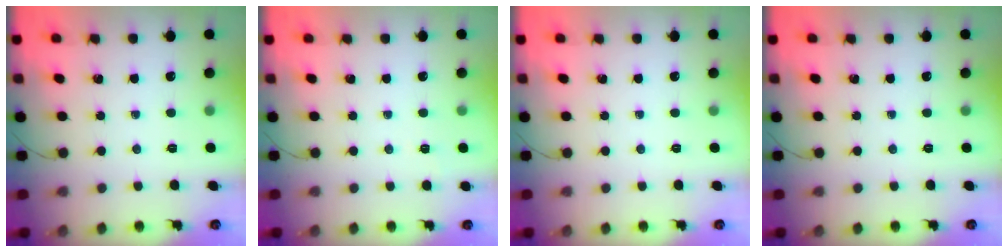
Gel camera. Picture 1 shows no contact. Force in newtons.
{"total": 2.0, "press": 1.6, "slide": 1.2}
{"total": 0.0}
{"total": 0.0}